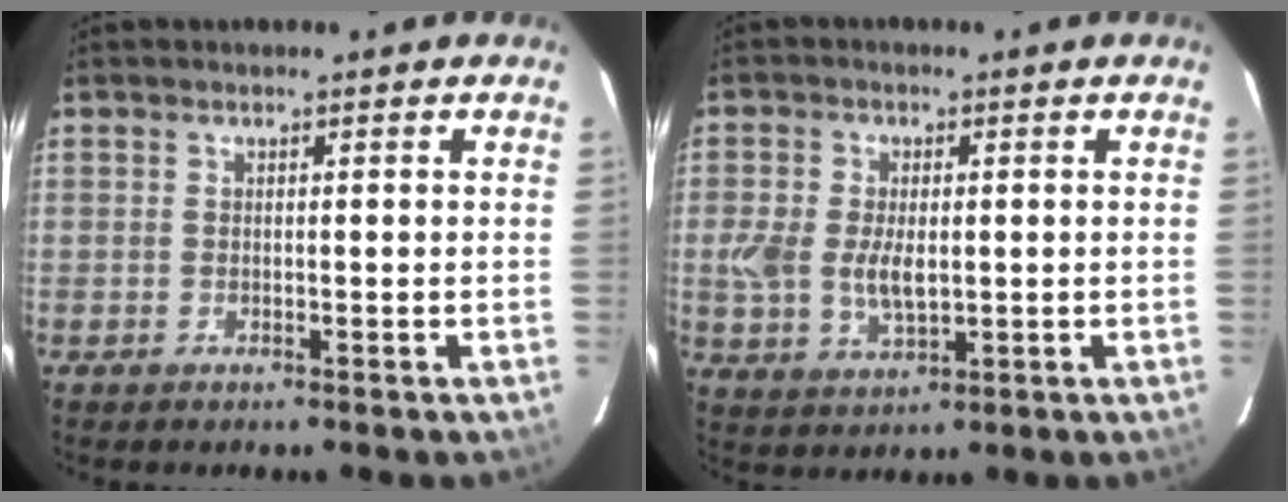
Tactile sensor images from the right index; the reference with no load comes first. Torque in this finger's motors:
{"motor_torque": [0.09, -0.06, 0.33, 0.09]}